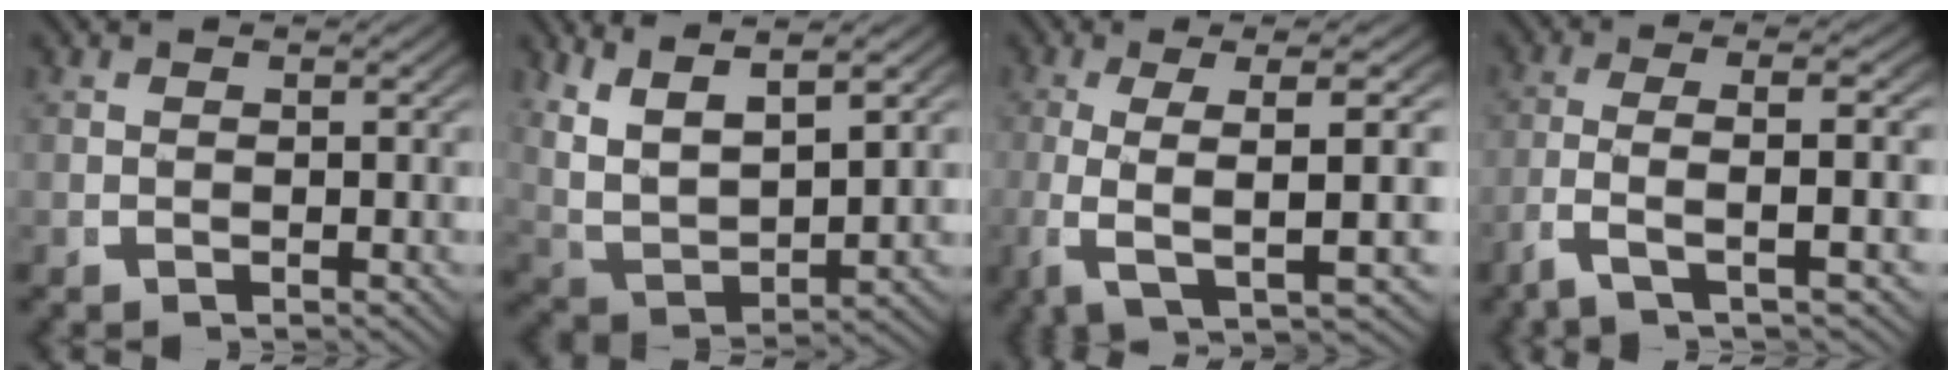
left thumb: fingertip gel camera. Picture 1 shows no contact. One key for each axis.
{"total": 9.6, "fx": 3.3, "fy": 6.4, "fz": 6.4, "tx": -0.152, "ty": -0.015, "tz": 0.061}
{"total": 8.8, "fx": -0.5, "fy": 2.6, "fz": 8.3, "tx": -0.164, "ty": -0.014, "tz": 0.004}
{"total": 6.3, "fx": -2.0, "fy": 1.6, "fz": 5.7, "tx": -0.128, "ty": -0.009, "tz": -0.028}